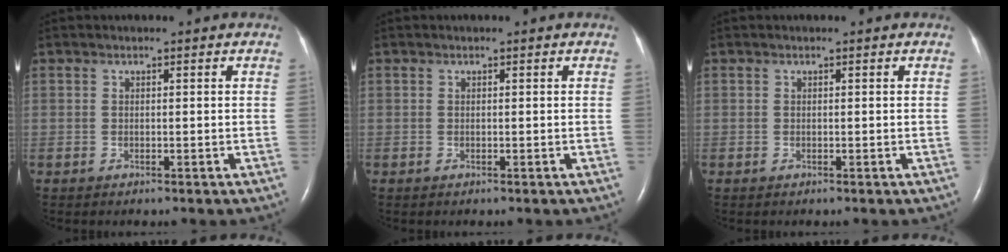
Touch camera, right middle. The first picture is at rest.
{"total": 0.0}
{"total": 0.0}